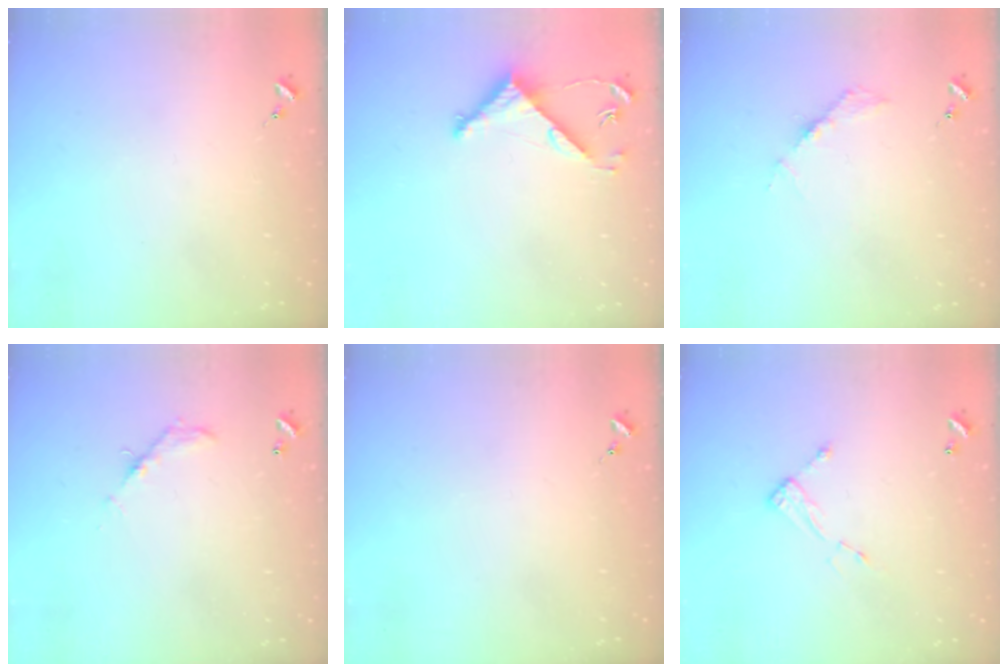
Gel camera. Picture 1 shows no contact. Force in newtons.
{"total": 4.8, "press": 4.8, "slide": 0.3}
{"total": 3.6, "press": 3.6, "slide": 0.5}
{"total": 6.2, "press": 6.2, "slide": 0.4}
{"total": 0.0}
{"total": 4.7, "press": 4.6, "slide": 0.4}